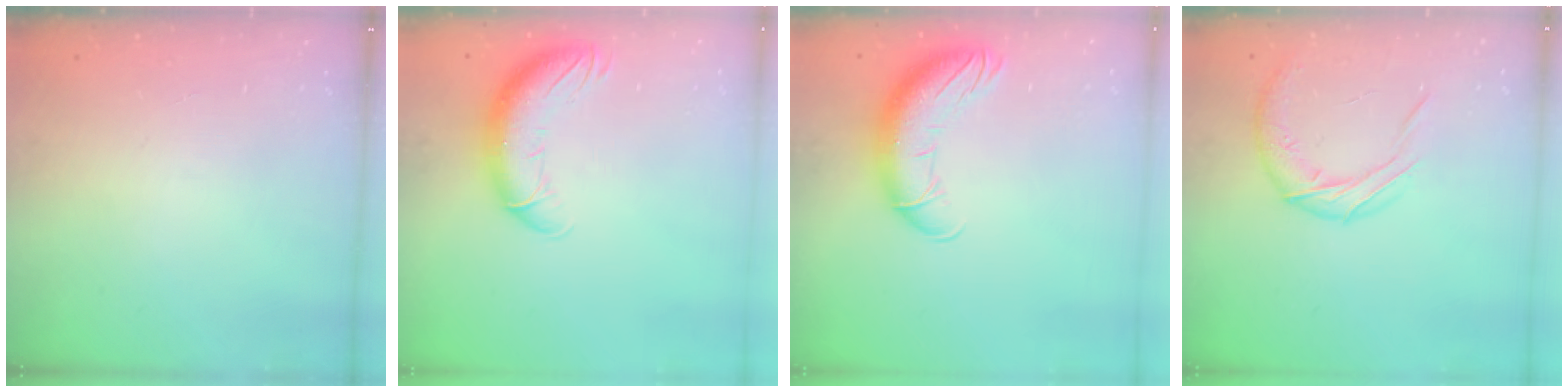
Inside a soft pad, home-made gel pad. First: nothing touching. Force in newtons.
{"total": 13.4, "press": 13.0, "slide": 3.2}
{"total": 14.8, "press": 14.3, "slide": 3.6}
{"total": 10.8, "press": 10.8, "slide": 0.4}